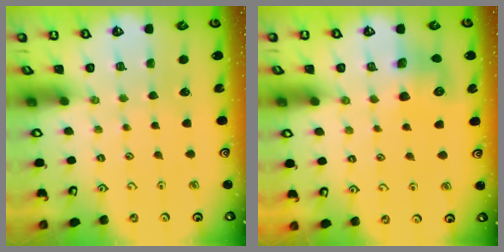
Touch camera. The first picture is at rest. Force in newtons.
{"total": 8.4, "press": 8.4, "slide": 0.1}